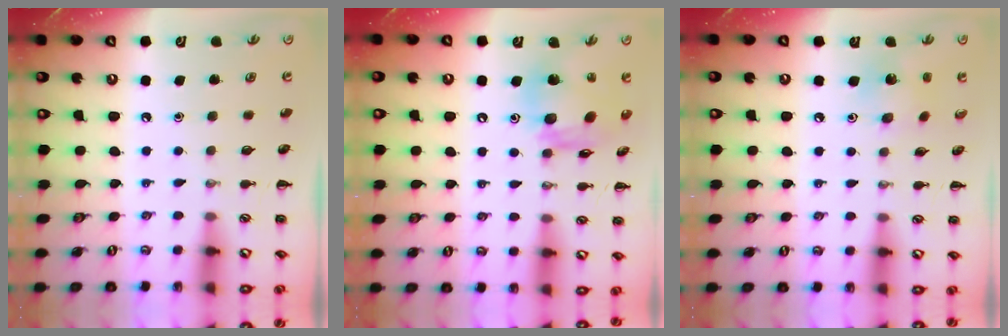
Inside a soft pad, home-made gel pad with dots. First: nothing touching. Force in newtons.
{"total": 14.4, "press": 14.3, "slide": 2.2}
{"total": 4.0, "press": 3.9, "slide": 0.8}